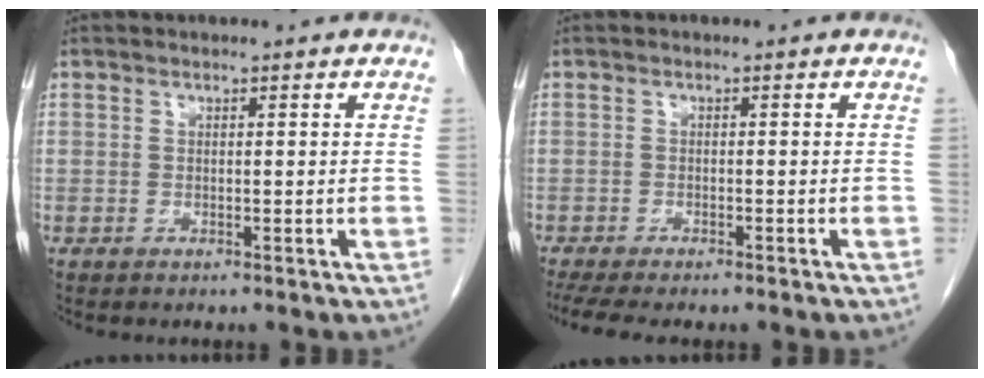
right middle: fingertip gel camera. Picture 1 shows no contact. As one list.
[{"total": 8.2, "force": [-6.7, 1.8, 4.4], "torque": [-0.067, -0.005, -0.099]}]